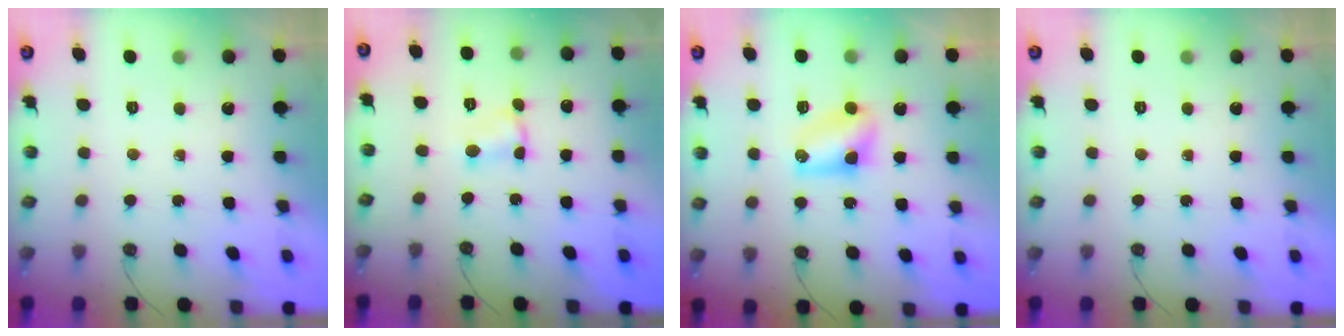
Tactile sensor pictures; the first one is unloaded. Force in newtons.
{"total": 2.5, "press": 2.5, "slide": 0.3}
{"total": 6.0, "press": 5.9, "slide": 0.8}
{"total": 0.0}